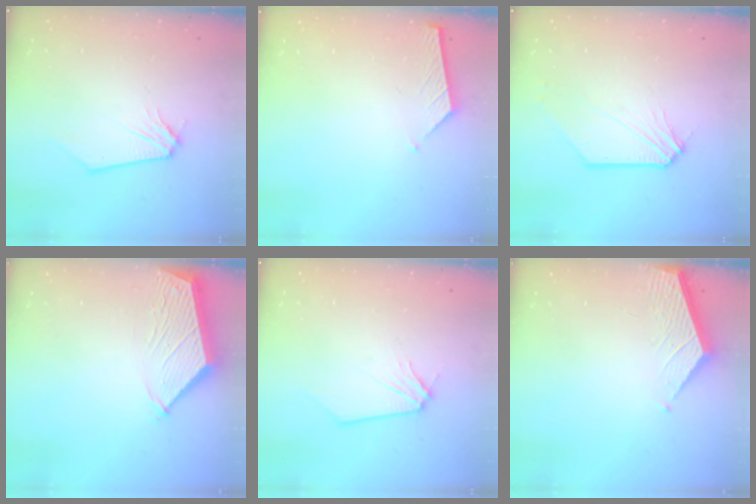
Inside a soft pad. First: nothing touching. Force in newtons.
{"total": 5.3, "press": 5.2, "slide": 0.8}
{"total": 3.1, "press": 3.1, "slide": 0.4}
{"total": 3.7, "press": 3.6, "slide": 0.6}
{"total": 0.0}
{"total": 2.1, "press": 2.1, "slide": 0.2}